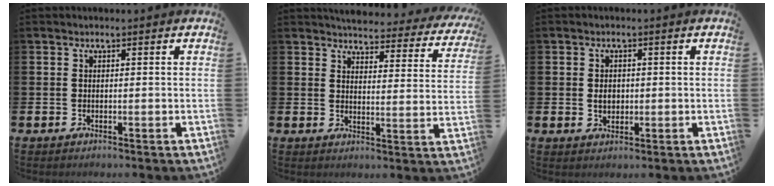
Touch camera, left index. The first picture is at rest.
{"total": 4.4, "force": [4.3, 1.0, 0.6], "torque": [-0.021, -0.038, 0.069]}
{"total": 2.2, "force": [0.1, 1.7, 1.4], "torque": [-0.011, 0.000, -0.003]}